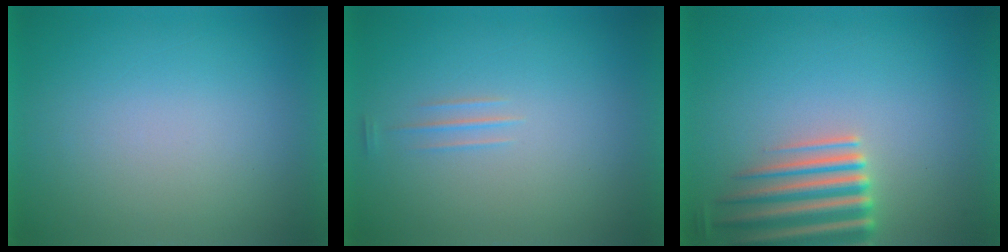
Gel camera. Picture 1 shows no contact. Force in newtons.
{"total": 1.3}
{"total": 6.0}